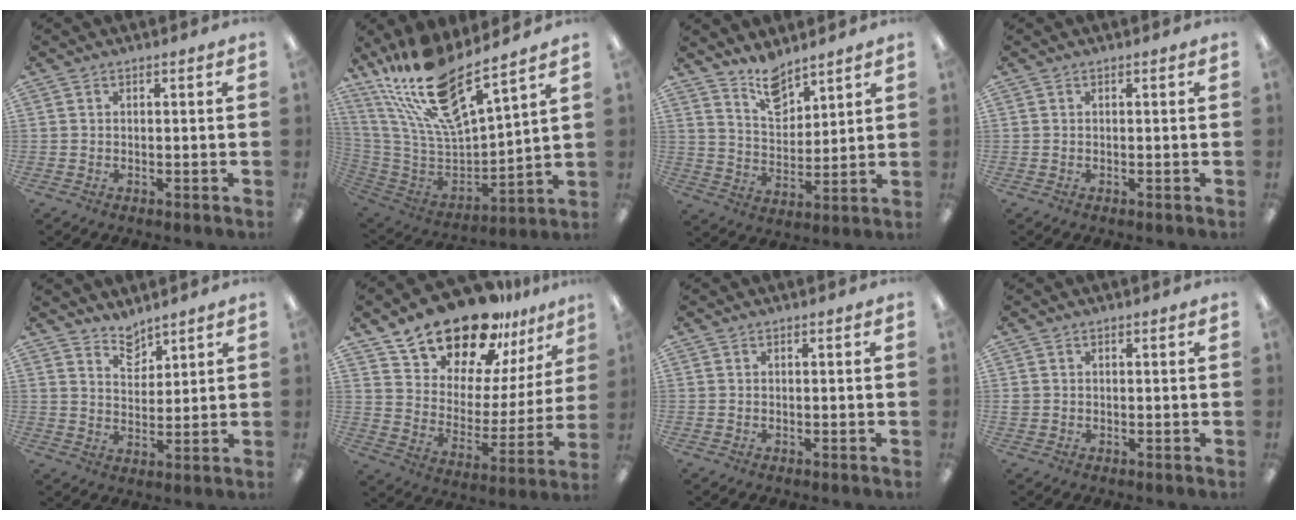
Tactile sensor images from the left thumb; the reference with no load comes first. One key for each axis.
{"total": 20.8, "fx": 16.2, "fy": 5.0, "fz": 12.0, "tx": -0.236, "ty": -0.117, "tz": 0.278}
{"total": 9.3, "fx": 7.7, "fy": 4.1, "fz": 3.1, "tx": -0.056, "ty": -0.048, "tz": 0.142}
{"total": 0.0}
{"total": 5.6, "fx": 5.0, "fy": 2.3, "fz": 0.7, "tx": -0.006, "ty": -0.035, "tz": 0.092}
{"total": 20.2, "fx": 17.4, "fy": 8.2, "fz": 6.3, "tx": -0.118, "ty": -0.134, "tz": 0.311}
{"total": 0.0}
{"total": 1.0, "fx": 0.1, "fy": 1.0, "fz": 0.2, "tx": -0.003, "ty": 0.005, "tz": 0.000}